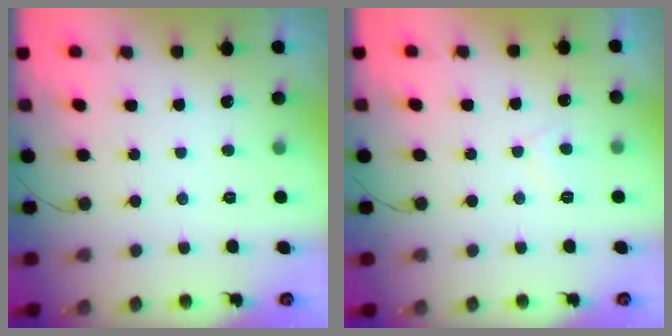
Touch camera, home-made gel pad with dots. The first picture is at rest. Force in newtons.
{"total": 5.4, "press": 5.4, "slide": 0.5}